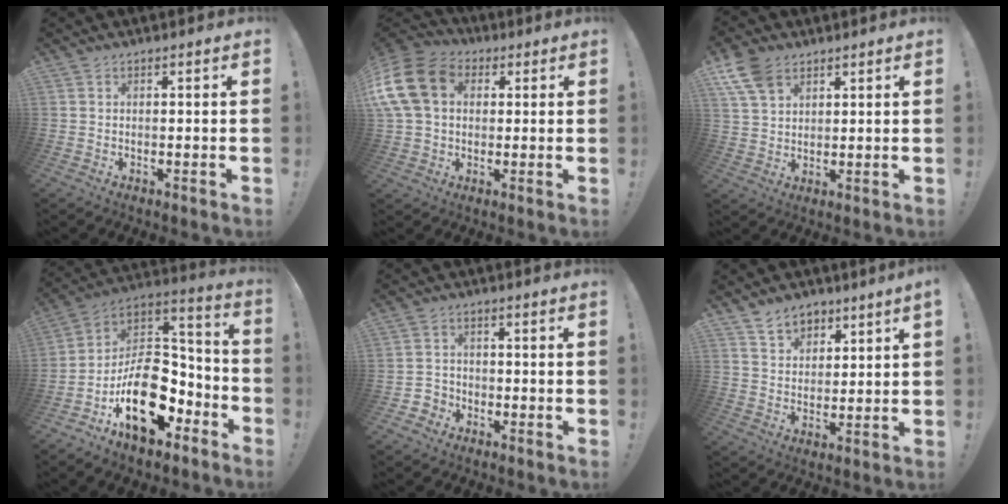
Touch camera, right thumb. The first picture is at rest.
{"total": 17.3, "force": [3.5, 13.1, 10.7], "torque": [-0.209, 0.005, 0.068]}
{"total": 9.1, "force": [5.4, 5.7, 4.6], "torque": [-0.098, -0.017, 0.108]}
{"total": 22.2, "force": [-7.7, 14.4, 15.0], "torque": [-0.230, 0.050, -0.109]}
{"total": 3.6, "force": [-1.8, 3.0, 0.9], "torque": [-0.021, 0.007, -0.033]}
{"total": 6.6, "force": [5.5, 3.2, 1.6], "torque": [-0.030, -0.037, 0.103]}